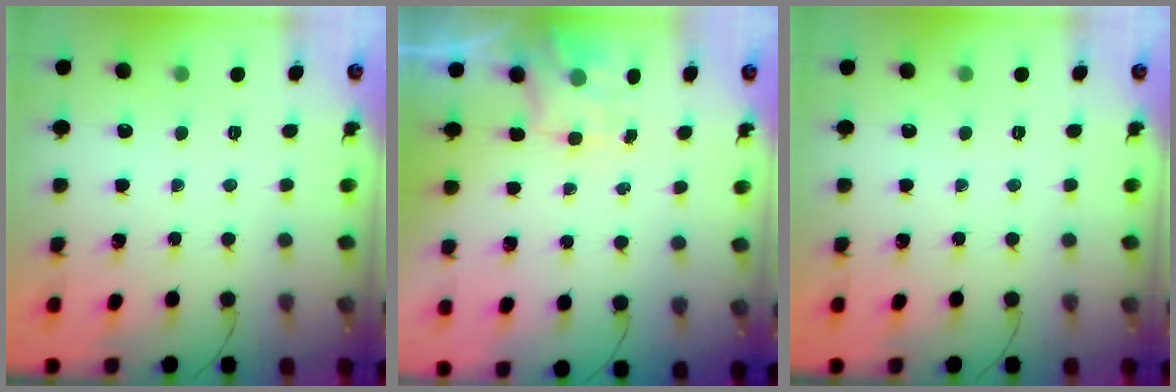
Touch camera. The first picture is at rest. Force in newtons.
{"total": 1.5, "press": 1.3, "slide": 0.8}
{"total": 0.0}